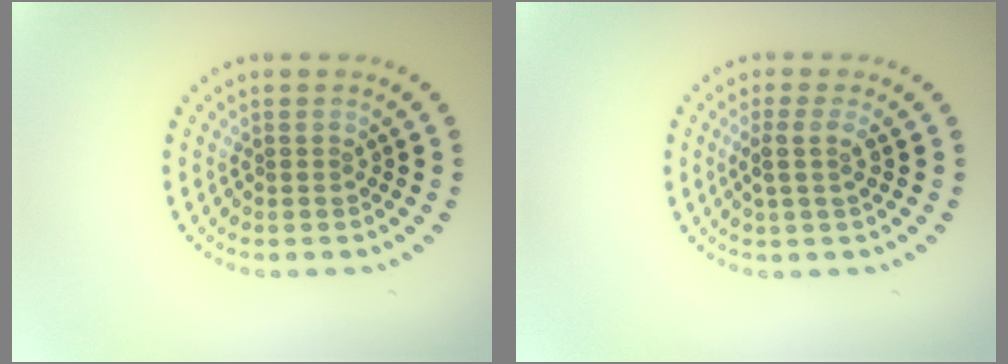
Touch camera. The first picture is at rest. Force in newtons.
{"total": 1.8, "press": 1.4, "slide": 1.2}